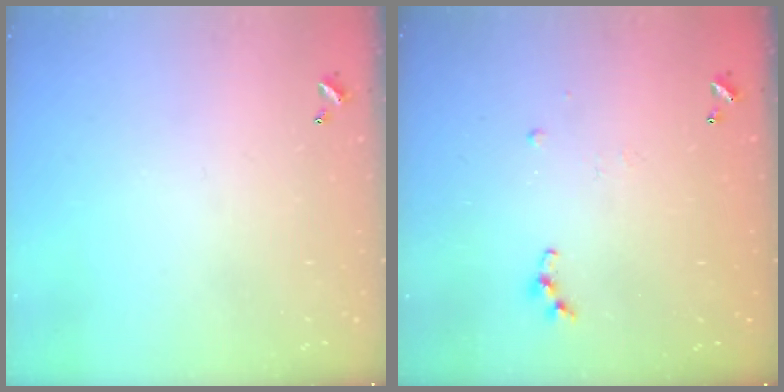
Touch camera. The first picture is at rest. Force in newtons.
{"total": 7.2, "press": 7.1, "slide": 0.7}